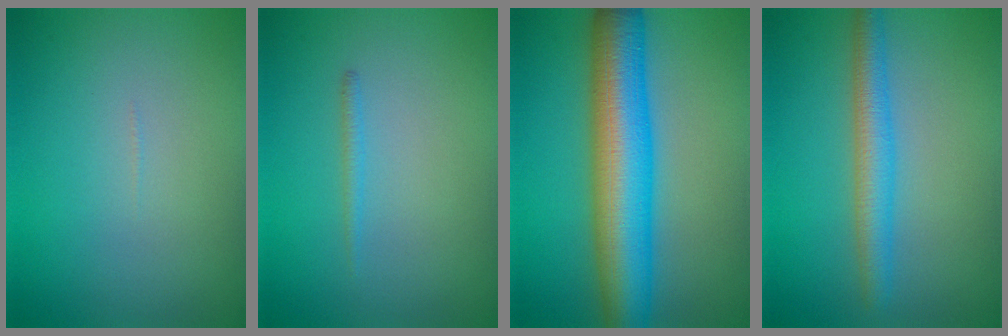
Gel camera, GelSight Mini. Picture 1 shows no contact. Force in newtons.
{"total": 0.8, "press": 0.8, "slide": 0.1}
{"total": 10.2, "press": 10.2, "slide": 0.1}
{"total": 3.7, "press": 3.7, "slide": 0.1}